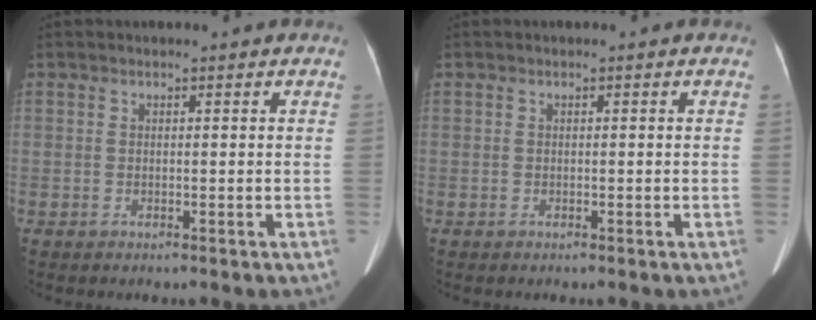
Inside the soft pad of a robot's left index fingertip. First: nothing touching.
{"total": 0.0}